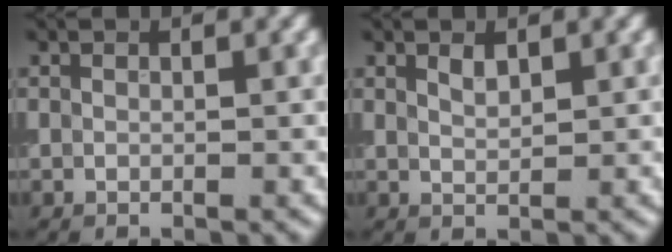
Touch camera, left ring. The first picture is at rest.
{"total": 1.1, "force": [0.8, 0.4, 0.6], "torque": [-0.014, -0.001, 0.016]}